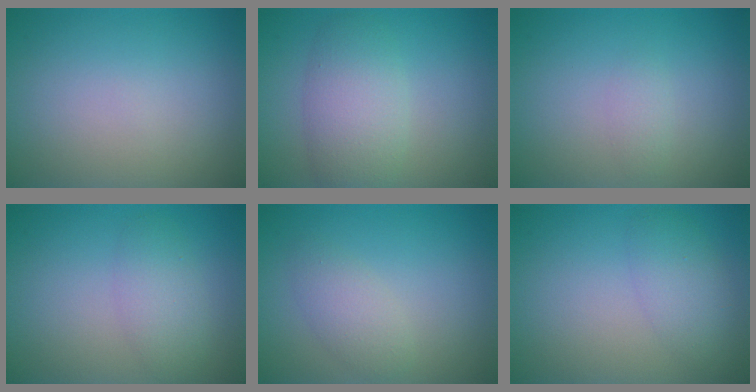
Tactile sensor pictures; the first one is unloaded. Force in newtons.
{"total": 4.5, "press": 4.5, "slide": 0.2}
{"total": 0.8, "press": 0.8, "slide": 0.1}
{"total": 2.5, "press": 2.5, "slide": 0.1}
{"total": 2.1, "press": 2.1, "slide": 0.2}
{"total": 2.7, "press": 2.7, "slide": 0.1}